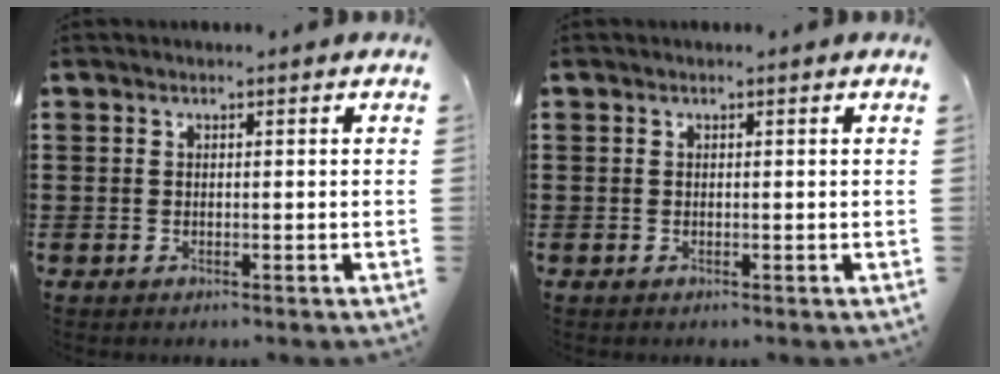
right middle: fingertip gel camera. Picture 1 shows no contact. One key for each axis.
{"total": 0.0}